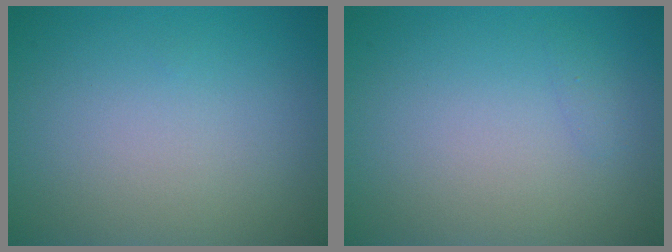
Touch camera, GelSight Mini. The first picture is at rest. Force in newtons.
{"total": 0.5, "press": 0.5, "slide": 0.0}